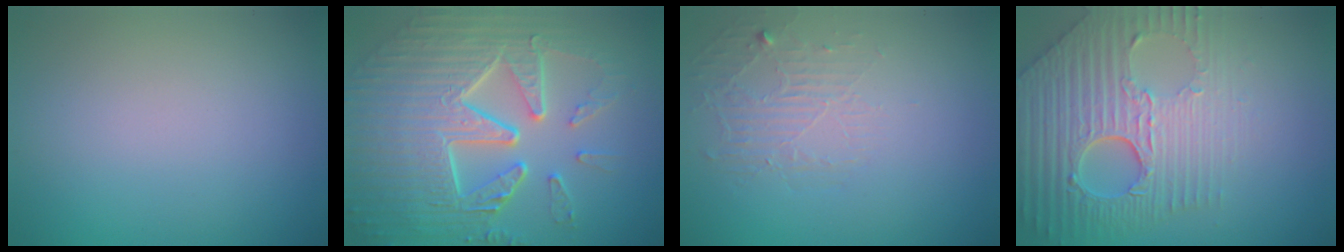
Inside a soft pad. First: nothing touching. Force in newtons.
{"total": 9.5, "press": 6.4, "slide": 7.1}
{"total": 1.9, "press": 0.6, "slide": 1.8}
{"total": 9.0, "press": 6.1, "slide": 6.7}